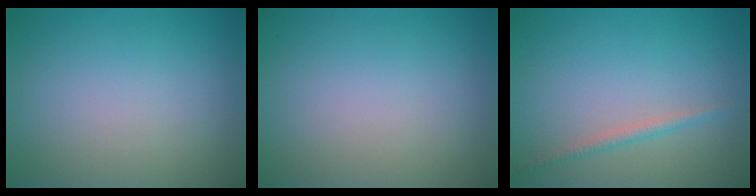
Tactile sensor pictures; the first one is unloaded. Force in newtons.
{"total": 0.0}
{"total": 1.2, "press": 1.2, "slide": 0.0}